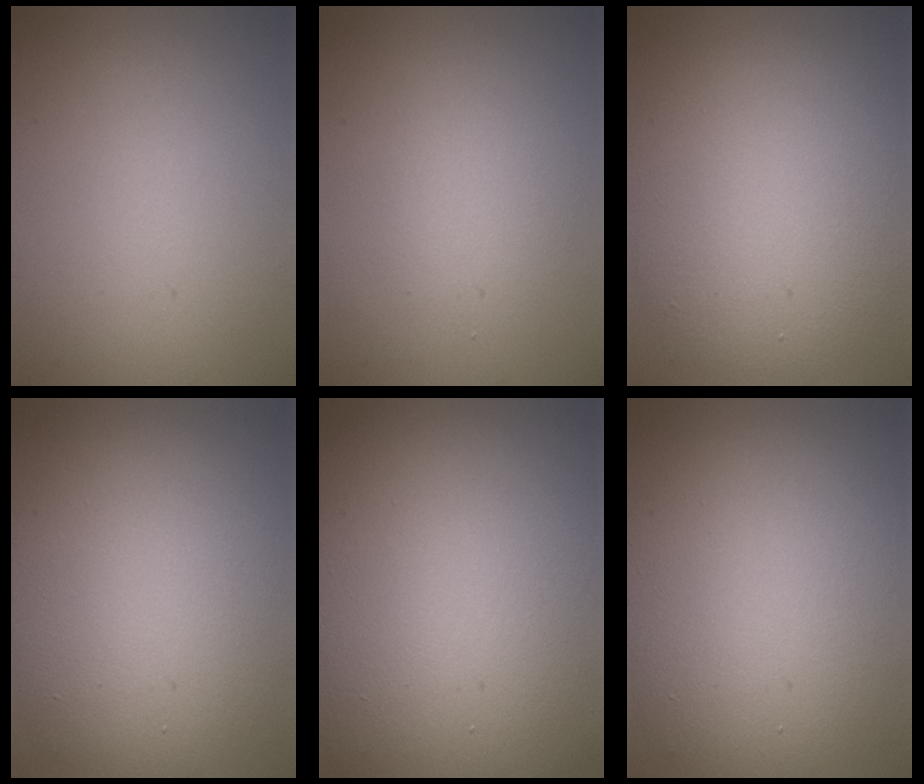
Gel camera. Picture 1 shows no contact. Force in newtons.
{"total": 2.0, "press": 2.0, "slide": 0.2}
{"total": 9.6, "press": 9.6, "slide": 0.5}
{"total": 12.1, "press": 12.0, "slide": 0.9}
{"total": 19.2, "press": 19.1, "slide": 1.3}
{"total": 12.5, "press": 12.4, "slide": 0.9}